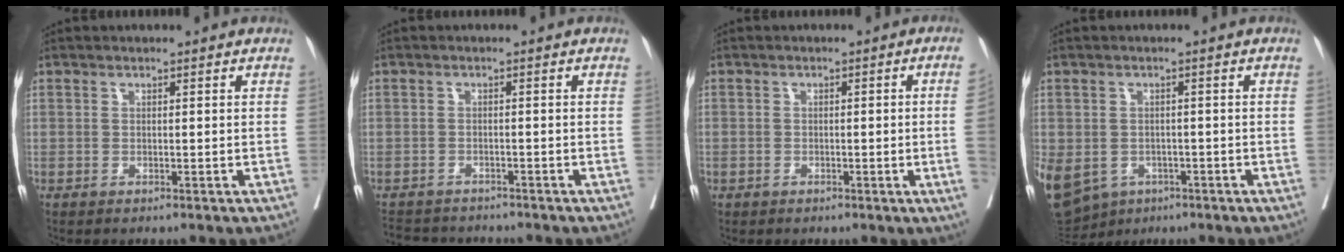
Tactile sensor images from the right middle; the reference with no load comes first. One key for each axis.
{"total": 5.8, "fx": -5.6, "fy": 1.6, "fz": 0.9, "tx": -0.008, "ty": 0.000, "tz": -0.083}
{"total": 3.2, "fx": -0.6, "fy": -0.3, "fz": 3.1, "tx": -0.040, "ty": 0.003, "tz": -0.005}
{"total": 23.8, "fx": -10.2, "fy": 18.7, "fz": 10.5, "tx": -0.367, "ty": -0.026, "tz": -0.144}